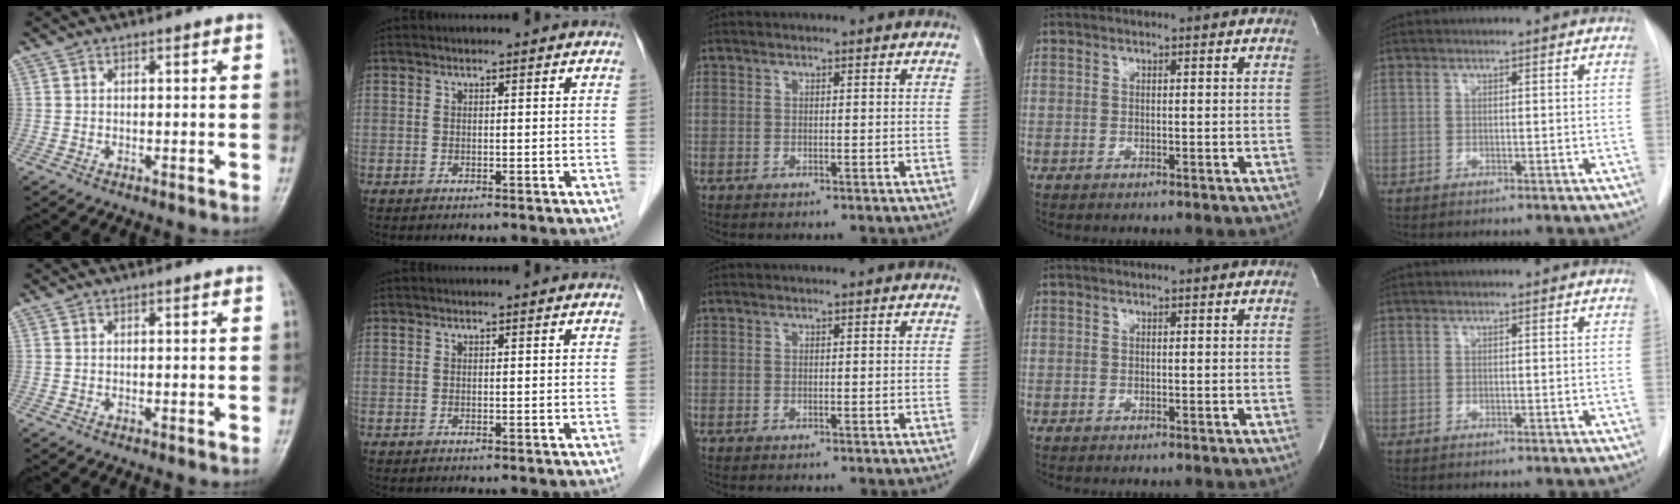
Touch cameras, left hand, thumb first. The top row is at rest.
{}